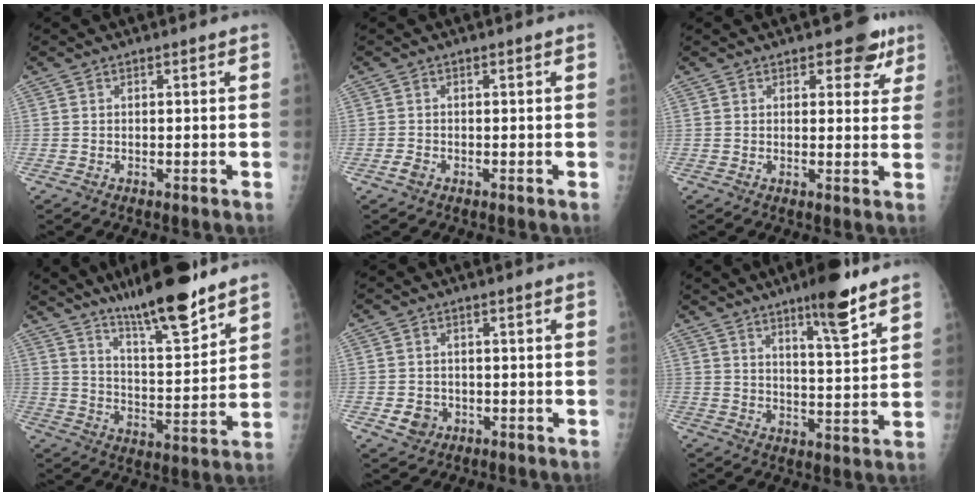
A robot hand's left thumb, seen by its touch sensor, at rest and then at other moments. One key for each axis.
{"total": 1.2, "fx": -0.6, "fy": 0.8, "fz": 0.6, "tx": -0.011, "ty": 0.000, "tz": -0.014}
{"total": 5.9, "fx": 3.6, "fy": 3.2, "fz": 3.4, "tx": -0.004, "ty": -0.013, "tz": 0.040}
{"total": 15.7, "fx": 11.7, "fy": 2.8, "fz": 10.1, "tx": -0.144, "ty": -0.076, "tz": 0.196}
{"total": 3.6, "fx": -1.1, "fy": 3.2, "fz": 1.2, "tx": -0.009, "ty": 0.004, "tz": -0.012}
{"total": 10.2, "fx": 6.9, "fy": 1.4, "fz": 7.3, "tx": -0.103, "ty": -0.045, "tz": 0.104}